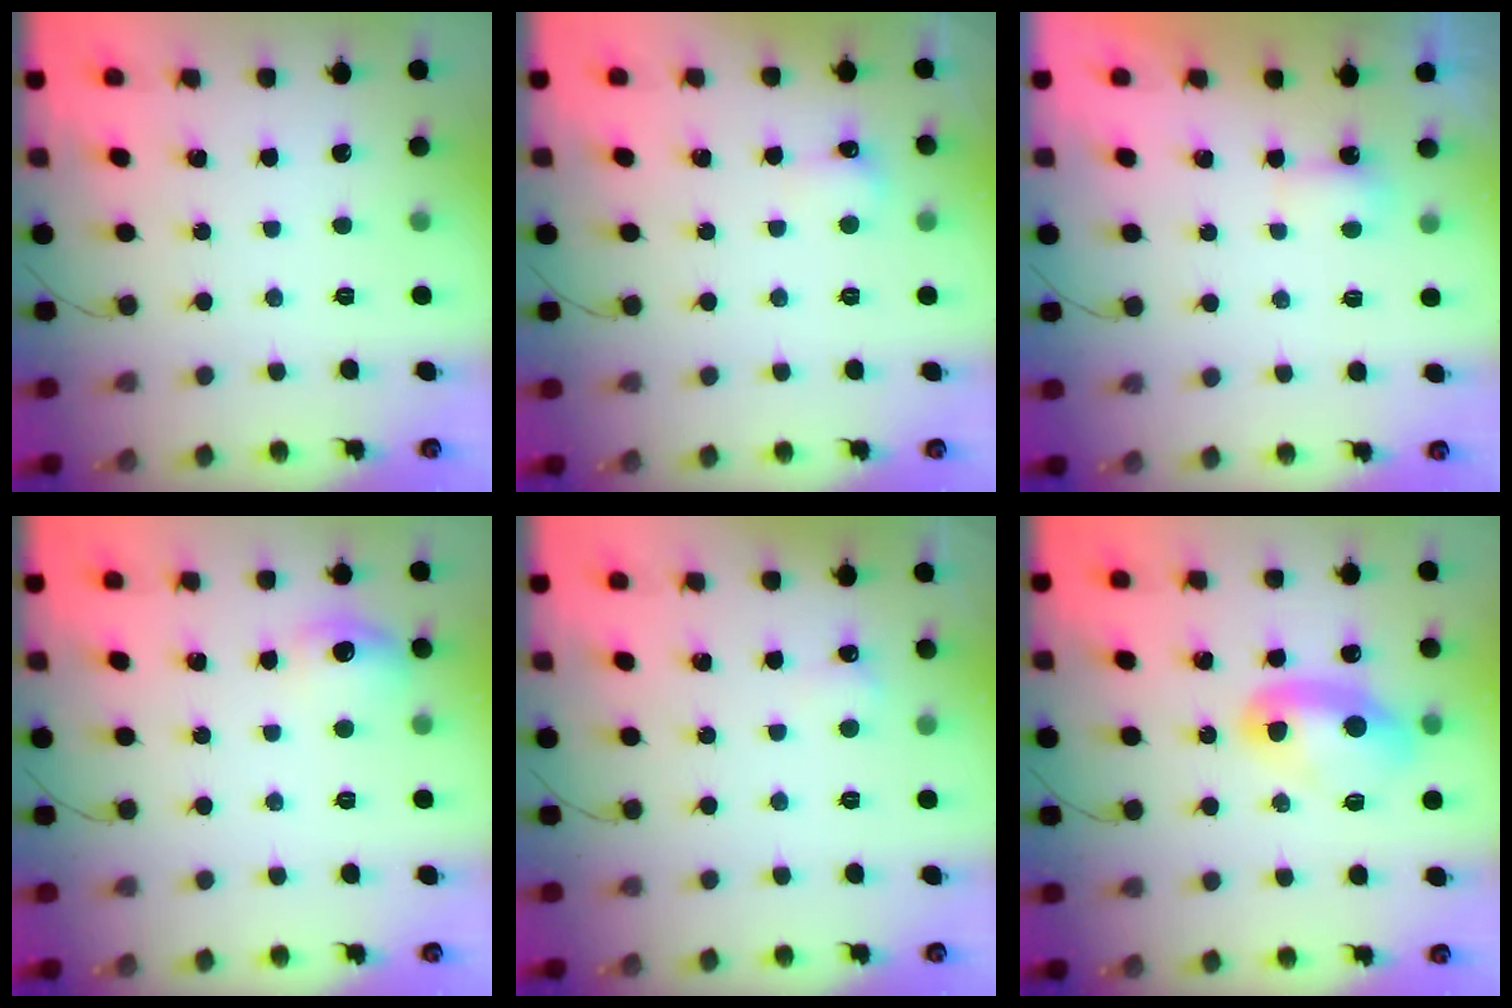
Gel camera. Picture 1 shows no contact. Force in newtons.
{"total": 4.9, "press": 4.7, "slide": 1.4}
{"total": 3.5, "press": 3.3, "slide": 1.2}
{"total": 8.8, "press": 8.8, "slide": 0.7}
{"total": 4.0, "press": 3.9, "slide": 1.2}
{"total": 10.4, "press": 10.3, "slide": 1.0}